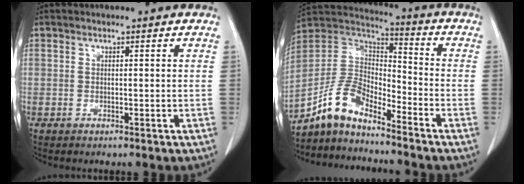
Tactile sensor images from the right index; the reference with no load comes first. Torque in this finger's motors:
{"motor_torque": [-0.06, -0.12, 0.02, -0.08]}